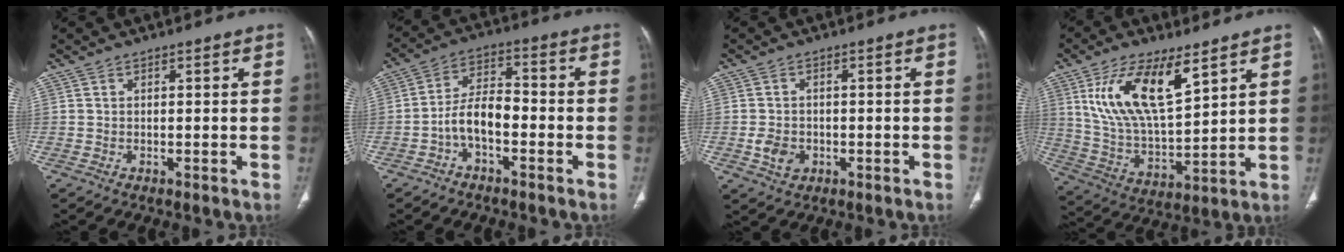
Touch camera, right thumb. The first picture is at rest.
{"total": 6.9, "force": [-2.7, 3.5, 5.3], "torque": [-0.095, 0.039, -0.056]}
{"total": 4.0, "force": [-1.0, 3.2, 2.2], "torque": [-0.035, 0.003, -0.012]}
{"total": 17.0, "force": [8.2, 6.9, 13.2], "torque": [-0.232, -0.036, 0.166]}